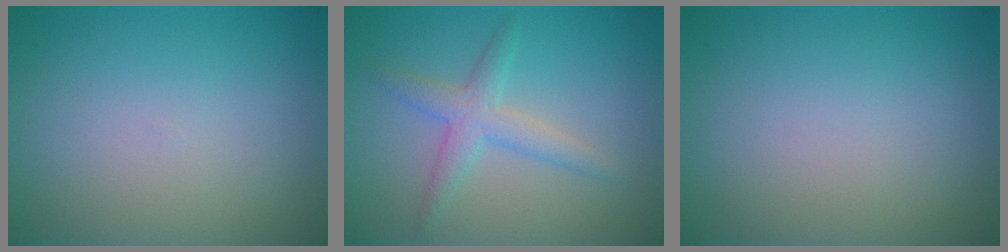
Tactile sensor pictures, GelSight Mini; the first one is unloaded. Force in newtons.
{"total": 3.0, "press": 3.0, "slide": 0.2}
{"total": 0.0}